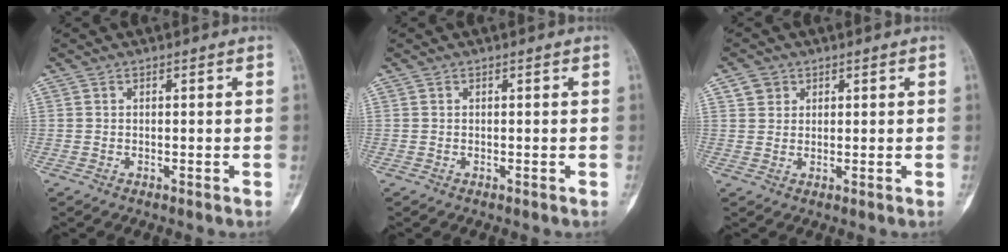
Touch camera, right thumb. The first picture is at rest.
{"total": 0.0}
{"total": 2.7, "force": [1.4, 2.3, 0.6], "torque": [0.005, -0.006, 0.021]}